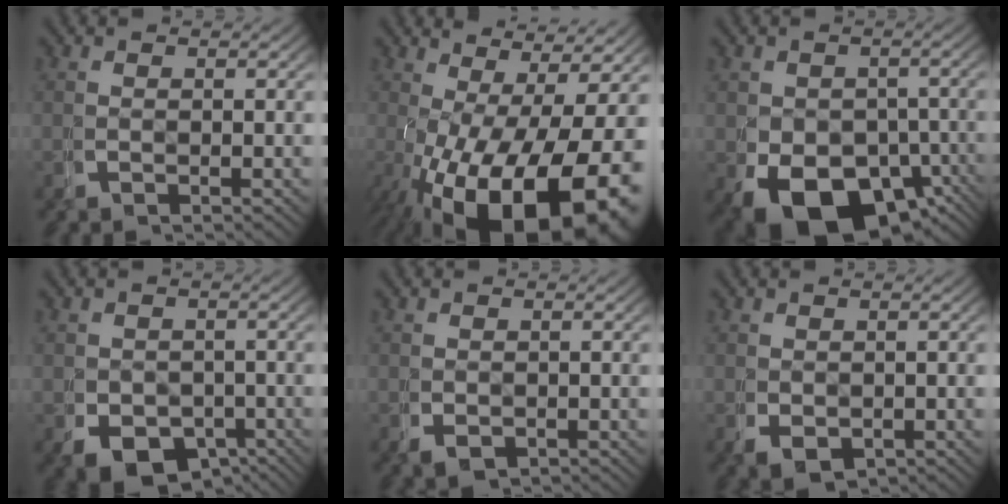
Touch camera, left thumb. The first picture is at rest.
{"total": 16.8, "force": [-4.3, 9.9, 12.9], "torque": [-0.217, -0.069, -0.020]}
{"total": 12.9, "force": [-5.9, 8.2, 7.9], "torque": [-0.140, -0.068, -0.062]}
{"total": 5.9, "force": [-3.1, 4.2, 2.7], "torque": [-0.039, -0.027, -0.037]}
{"total": 1.1, "force": [-0.3, 0.9, 0.5], "torque": [-0.010, -0.003, 0.004]}
{"total": 2.0, "force": [-0.5, 1.6, 1.1], "torque": [-0.024, -0.011, 0.006]}